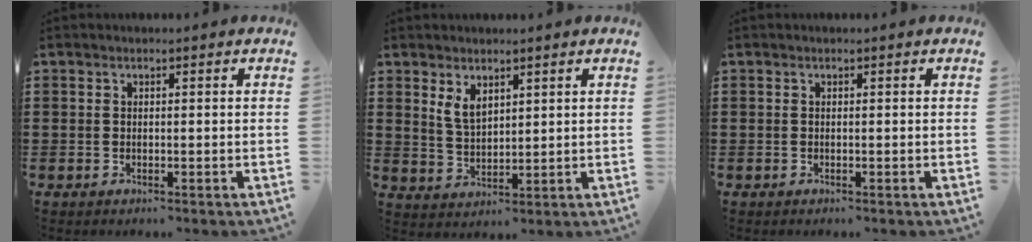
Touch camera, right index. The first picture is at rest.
{"total": 3.7, "force": [2.2, 1.9, 2.2], "torque": [-0.051, 0.004, 0.041]}
{"total": 0.0}